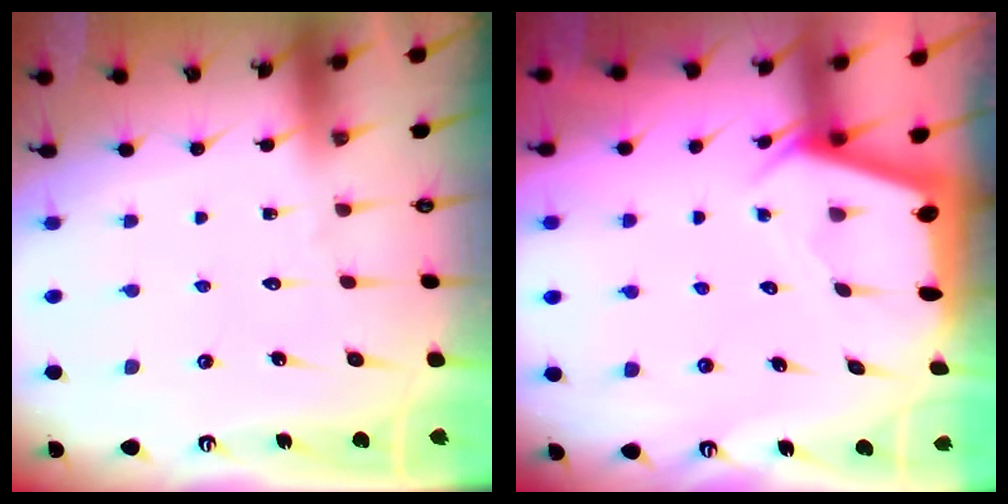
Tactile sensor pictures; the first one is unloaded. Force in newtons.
{"total": 2.4, "press": 2.4, "slide": 0.4}